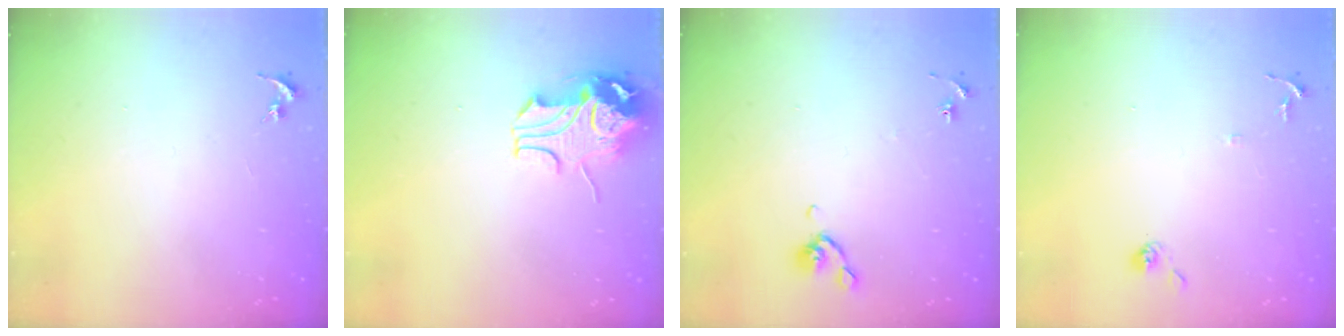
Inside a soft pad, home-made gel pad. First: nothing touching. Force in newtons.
{"total": 9.7, "press": 9.6, "slide": 1.7}
{"total": 5.2, "press": 5.1, "slide": 1.0}
{"total": 6.4, "press": 6.4, "slide": 0.4}